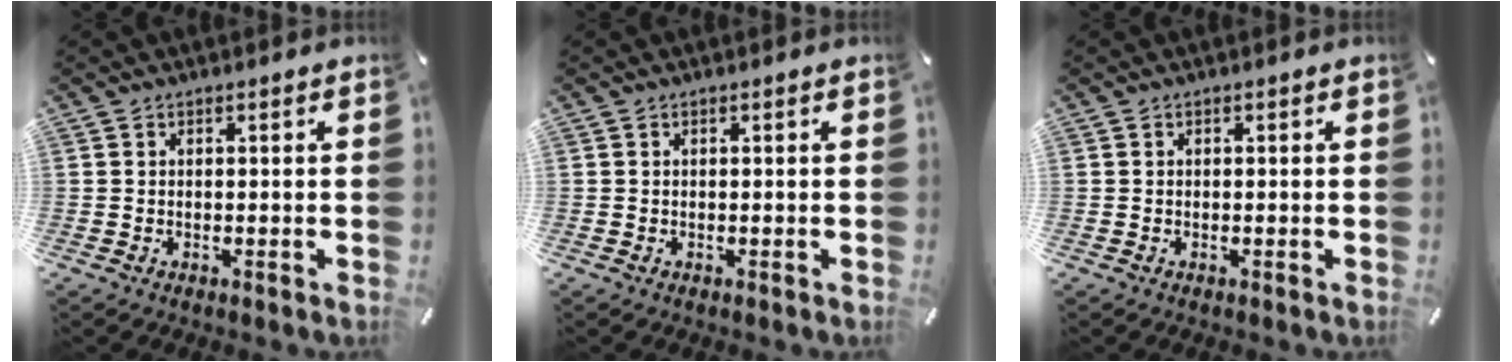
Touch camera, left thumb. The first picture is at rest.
{"total": 0.0}
{"total": 0.0}